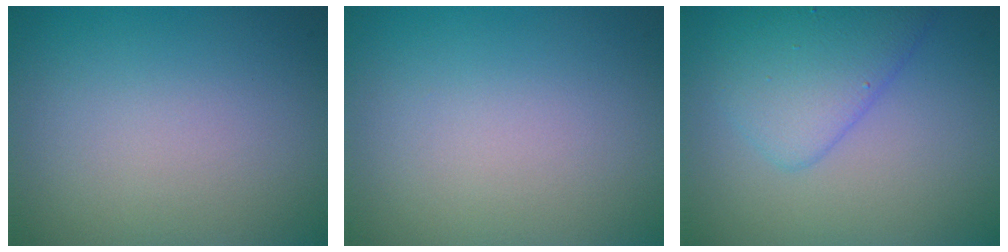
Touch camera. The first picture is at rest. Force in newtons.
{"total": 0.0}
{"total": 4.1, "press": 4.0, "slide": 0.3}